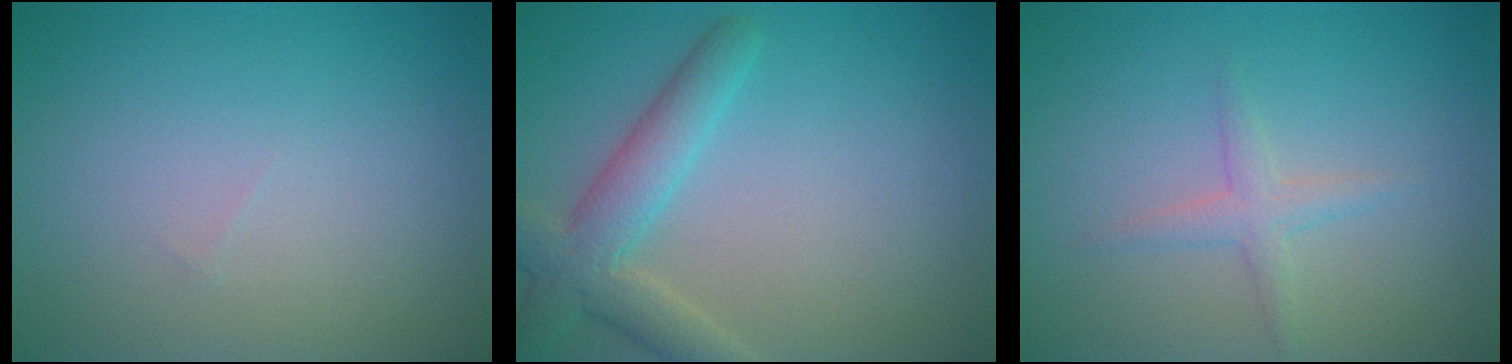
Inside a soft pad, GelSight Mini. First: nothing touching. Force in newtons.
{"total": 4.4, "press": 4.4, "slide": 0.3}
{"total": 1.6, "press": 1.6, "slide": 0.1}